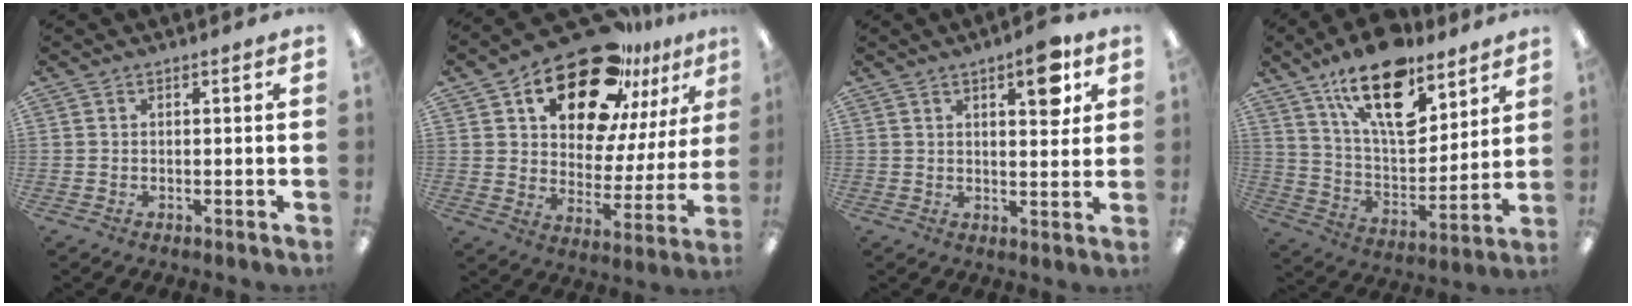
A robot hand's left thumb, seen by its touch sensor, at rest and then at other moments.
{"total": 22.8, "force": [16.1, 10.6, 12.2], "torque": [-0.194, -0.099, 0.277]}
{"total": 8.8, "force": [4.6, 3.2, 6.8], "torque": [-0.083, -0.020, 0.068]}
{"total": 20.0, "force": [12.9, 9.2, 12.2], "torque": [-0.199, -0.070, 0.224]}